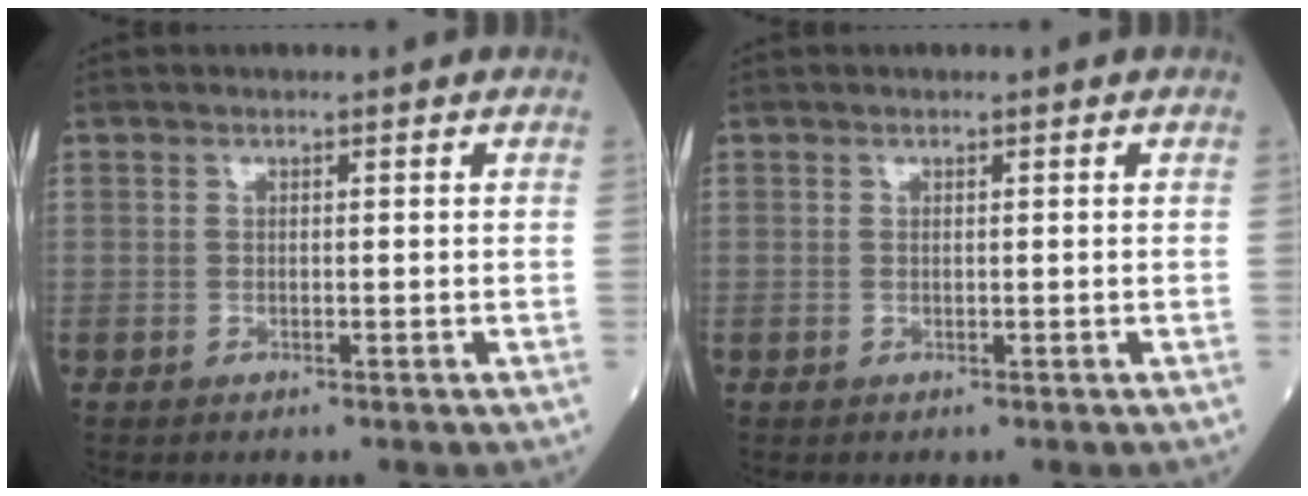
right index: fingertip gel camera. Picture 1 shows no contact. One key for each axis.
{"total": 0.0}